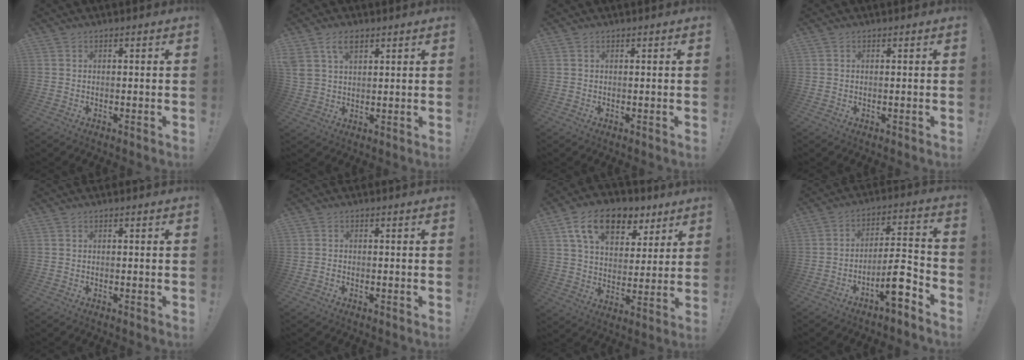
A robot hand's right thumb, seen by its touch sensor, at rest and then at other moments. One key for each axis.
{"total": 6.7, "fx": 3.7, "fy": 4.0, "fz": 4.0, "tx": -0.068, "ty": -0.004, "tz": 0.071}
{"total": 0.0}
{"total": 0.0}
{"total": 0.0}
{"total": 0.7, "fx": -0.7, "fy": 0.2, "fz": 0.1, "tx": -0.008, "ty": 0.003, "tz": -0.011}
{"total": 16.2, "fx": 9.1, "fy": 9.8, "fz": 9.2, "tx": -0.147, "ty": -0.039, "tz": 0.164}
{"total": 10.5, "fx": -6.2, "fy": 2.6, "fz": 8.1, "tx": -0.125, "ty": 0.034, "tz": -0.106}